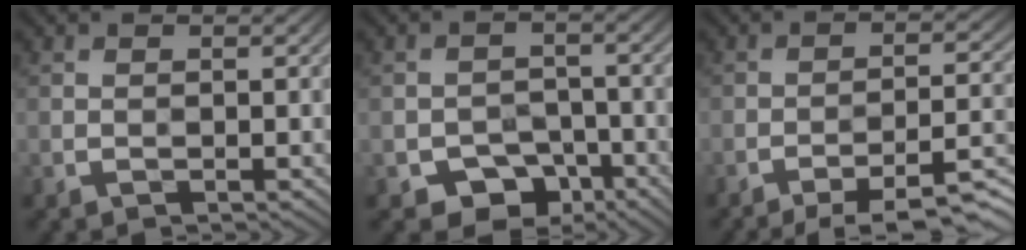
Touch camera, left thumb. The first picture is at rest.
{"total": 5.7, "force": [-3.7, 3.9, 1.9], "torque": [-0.026, -0.005, -0.058]}
{"total": 10.6, "force": [-7.8, 2.2, 6.9], "torque": [-0.106, 0.010, -0.105]}